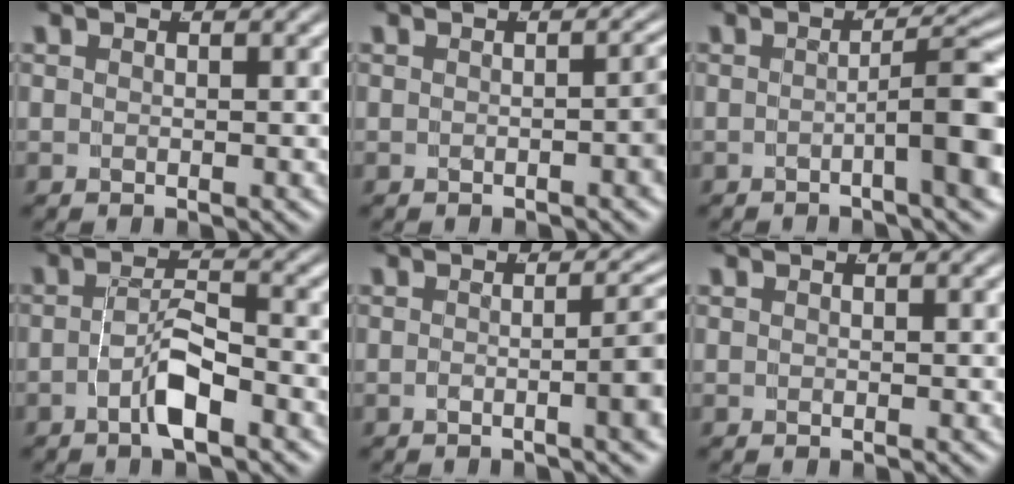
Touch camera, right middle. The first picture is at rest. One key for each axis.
{"total": 1.6, "fx": -0.6, "fy": 0.2, "fz": 1.5, "tx": -0.015, "ty": 0.006, "tz": -0.010}
{"total": 5.2, "fx": -1.6, "fy": 0.7, "fz": 4.9, "tx": -0.049, "ty": 0.007, "tz": -0.026}
{"total": 3.4, "fx": -2.1, "fy": 0.6, "fz": 2.6, "tx": -0.041, "ty": 0.001, "tz": -0.035}
{"total": 4.0, "fx": -1.3, "fy": 0.6, "fz": 3.7, "tx": -0.044, "ty": -0.003, "tz": -0.019}
{"total": 0.0}